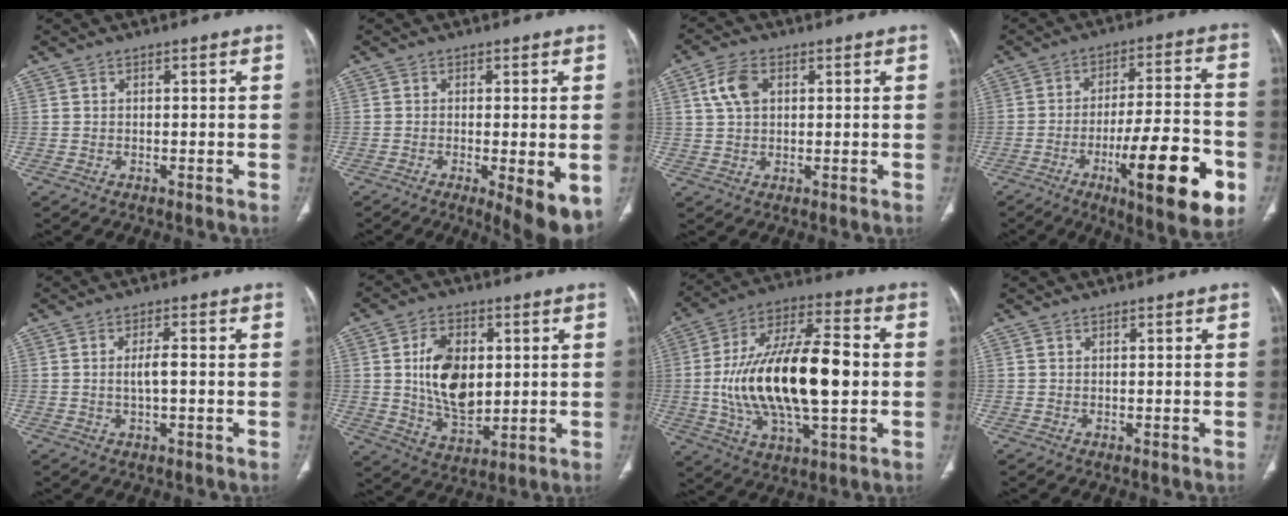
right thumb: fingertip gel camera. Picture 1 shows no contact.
{"total": 8.6, "force": [-2.9, 2.0, 7.8], "torque": [-0.108, -0.022, -0.041]}
{"total": 5.7, "force": [1.9, 3.6, 4.0], "torque": [-0.078, 0.005, 0.037]}
{"total": 20.5, "force": [-8.0, 4.8, 18.3], "torque": [-0.254, 0.022, -0.110]}
{"total": 3.3, "force": [0.0, 1.0, 3.1], "torque": [-0.063, 0.003, 0.000]}
{"total": 13.1, "force": [1.8, 8.3, 10.0], "torque": [-0.148, -0.014, 0.039]}
{"total": 25.2, "force": [-1.0, 10.6, 22.9], "torque": [-0.416, 0.017, -0.013]}
{"total": 0.0}